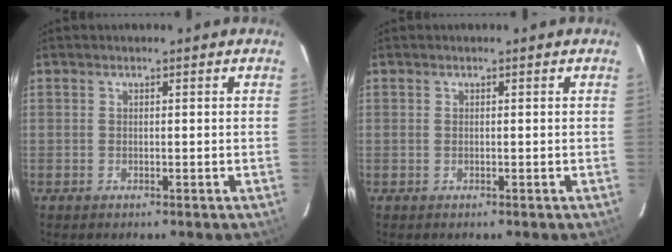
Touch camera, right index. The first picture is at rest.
{"total": 0.0}